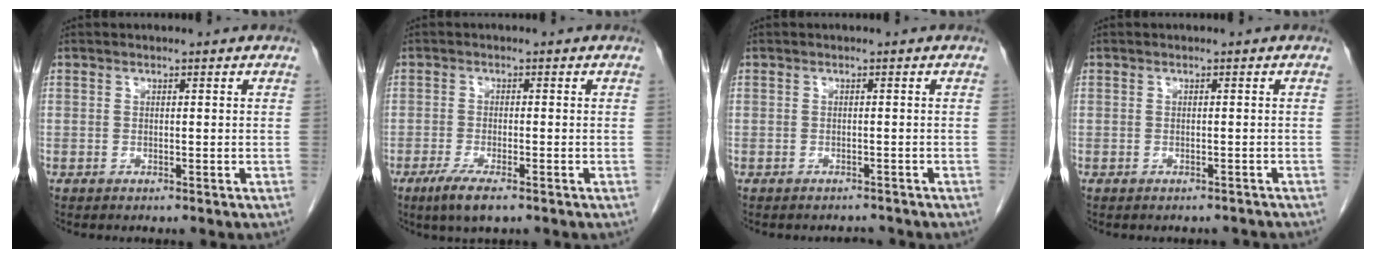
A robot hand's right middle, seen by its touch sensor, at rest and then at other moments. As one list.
[{"total": 4.6, "force": [-2.9, 0.8, 3.5], "torque": [-0.070, -0.012, -0.048]}, {"total": 1.8, "force": [-1.7, 0.5, -0.1], "torque": [0.000, -0.005, -0.023]}, {"total": 2.5, "force": [-2.3, 1.0, 0.3], "torque": [-0.007, -0.002, -0.027]}]